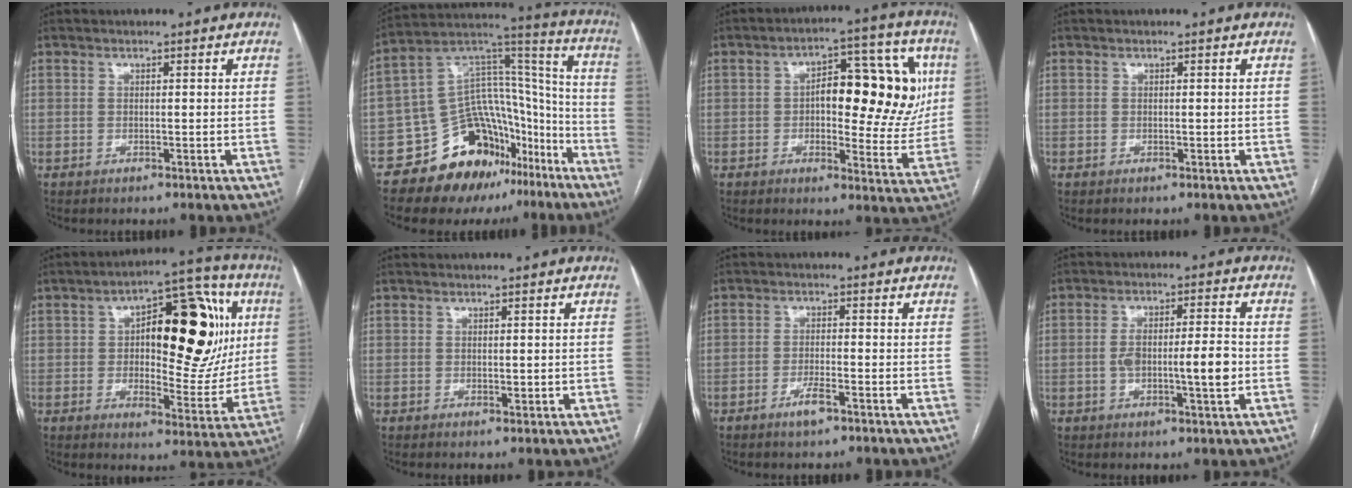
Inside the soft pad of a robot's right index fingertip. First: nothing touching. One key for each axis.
{"total": 19.1, "fx": -12.2, "fy": 11.0, "fz": 9.6, "tx": -0.128, "ty": 0.087, "tz": -0.191}
{"total": 16.0, "fx": 2.3, "fy": 6.8, "fz": 14.3, "tx": -0.176, "ty": 0.036, "tz": 0.035}
{"total": 0.0}
{"total": 21.3, "fx": 4.2, "fy": 8.7, "fz": 19.0, "tx": -0.258, "ty": 0.037, "tz": 0.061}
{"total": 1.2, "fx": 0.0, "fy": 0.6, "fz": 1.0, "tx": -0.015, "ty": -0.004, "tz": 0.003}
{"total": 3.1, "fx": -2.0, "fy": 0.5, "fz": 2.4, "tx": -0.045, "ty": -0.001, "tz": -0.036}
{"total": 8.1, "fx": -1.2, "fy": 1.4, "fz": 7.9, "tx": -0.139, "ty": 0.007, "tz": -0.020}